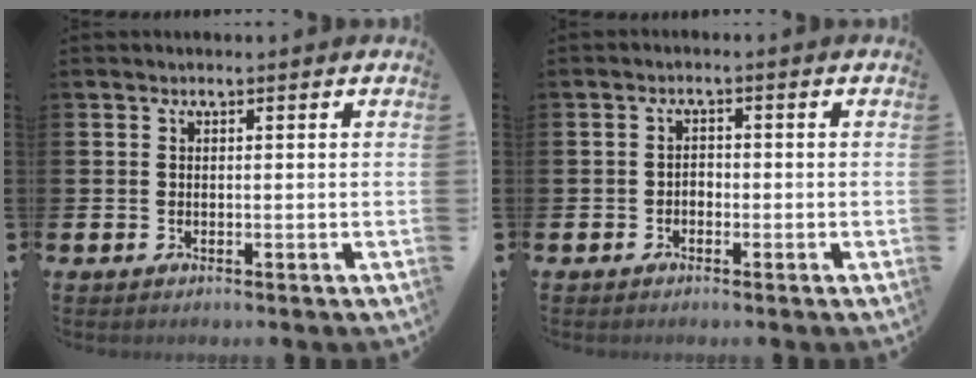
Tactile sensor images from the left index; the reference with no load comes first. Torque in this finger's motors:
{"motor_torque": [-0.06, 0.12, 0.00, 0.00]}